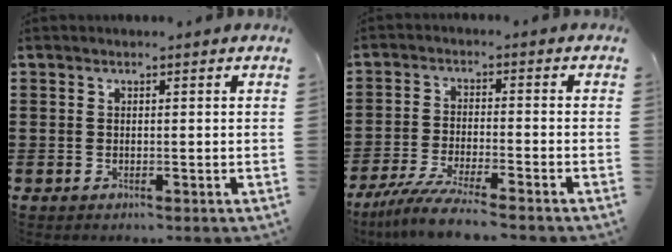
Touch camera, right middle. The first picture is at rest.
{"total": 6.1, "force": [-5.4, -0.3, 2.8], "torque": [-0.071, -0.022, -0.107]}